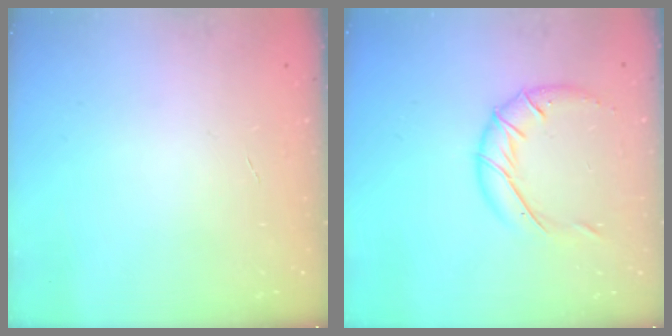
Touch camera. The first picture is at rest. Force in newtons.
{"total": 12.0, "press": 12.0, "slide": 0.7}